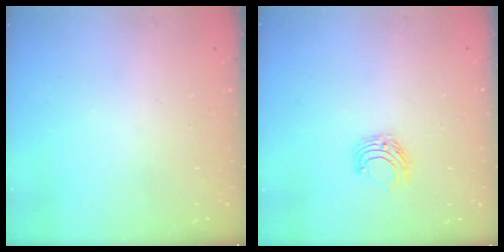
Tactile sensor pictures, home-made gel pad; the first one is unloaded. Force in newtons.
{"total": 6.4, "press": 6.3, "slide": 0.7}